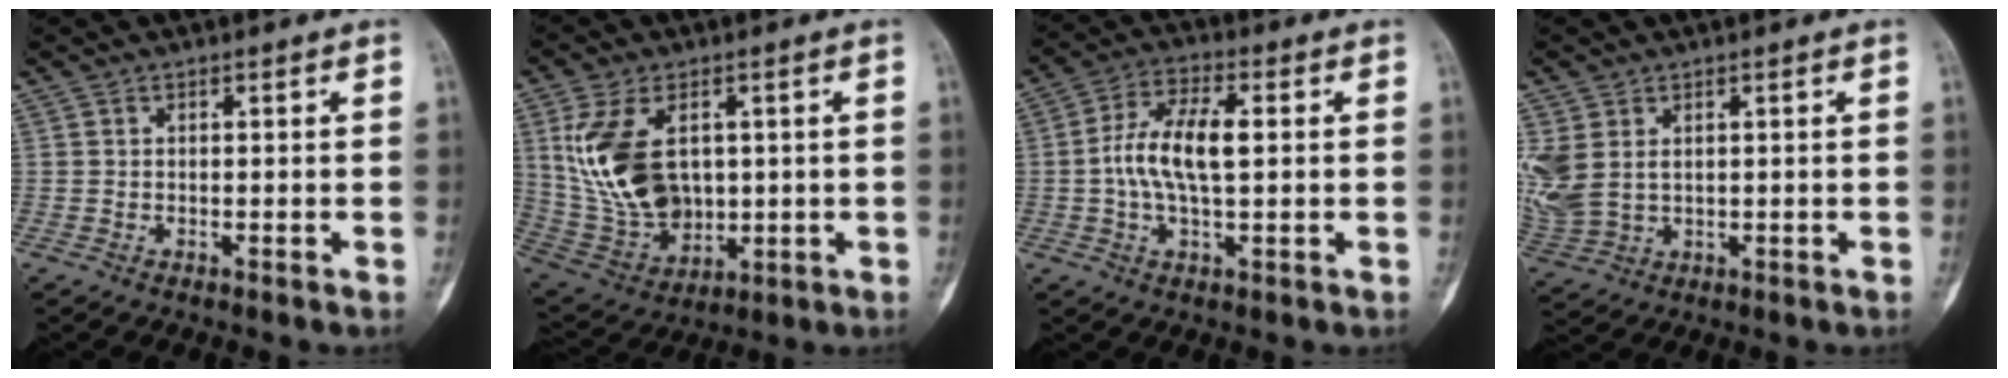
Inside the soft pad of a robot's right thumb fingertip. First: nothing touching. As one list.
[{"total": 16.2, "force": [3.1, 10.5, 12.0], "torque": [-0.220, -0.012, 0.078]}, {"total": 10.5, "force": [0.5, 4.5, 9.5], "torque": [-0.188, 0.016, 0.005]}, {"total": 8.7, "force": [1.9, 6.2, 5.8], "torque": [-0.148, -0.004, 0.055]}]